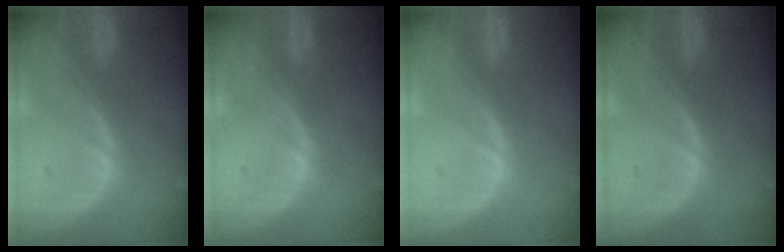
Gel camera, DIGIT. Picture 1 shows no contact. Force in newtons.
{"total": 0.0}
{"total": 0.0}
{"total": 0.0}